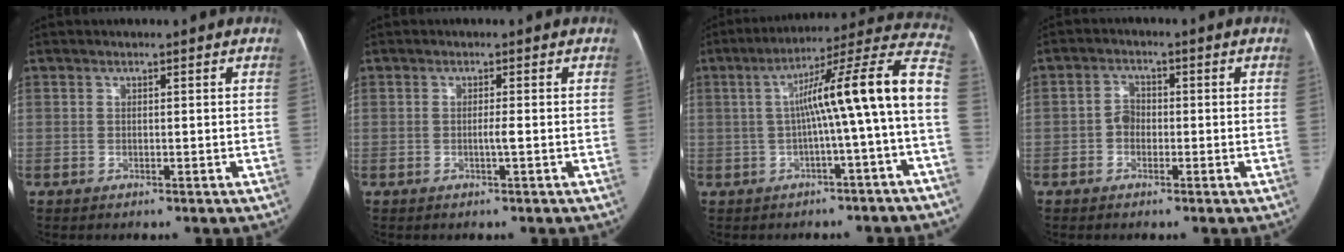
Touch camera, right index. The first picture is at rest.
{"total": 1.2, "force": [-0.4, -0.3, 1.1], "torque": [-0.019, -0.001, -0.008]}
{"total": 14.6, "force": [-1.1, -1.1, 14.6], "torque": [-0.201, 0.043, -0.023]}
{"total": 2.7, "force": [-0.7, 2.1, 1.5], "torque": [-0.026, 0.013, -0.015]}